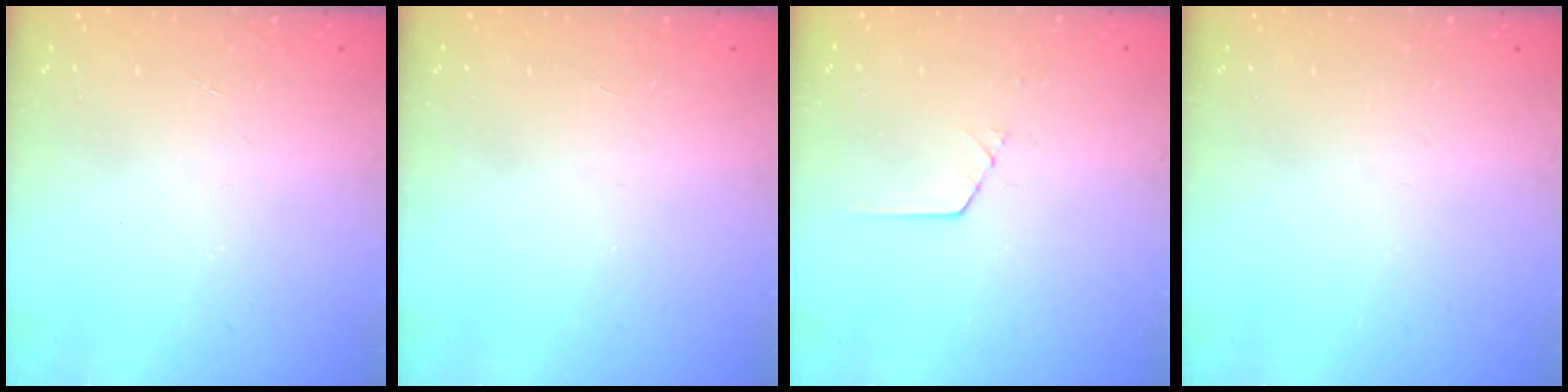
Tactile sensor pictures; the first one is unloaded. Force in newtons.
{"total": 0.0}
{"total": 1.4, "press": 1.4, "slide": 0.1}
{"total": 0.0}